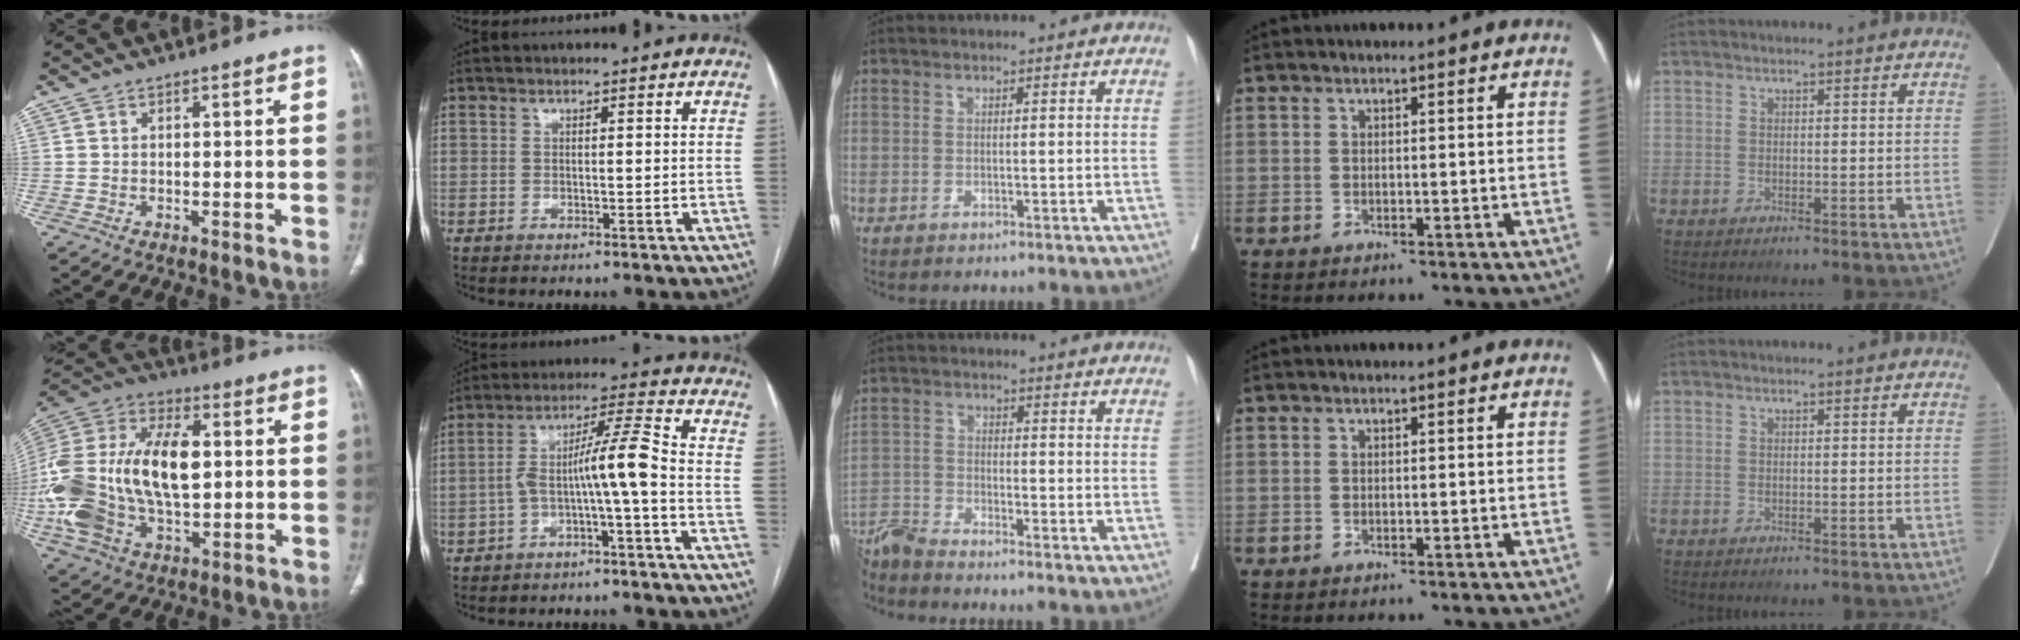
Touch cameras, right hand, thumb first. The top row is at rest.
{"thumb": {"total": 28.2, "force": [0.3, 16.2, 23.0], "torque": [-0.505, 0.015, 0.012]}, "index": {"total": 8.0, "force": [-2.4, -0.4, 7.7], "torque": [-0.132, 0.032, -0.040]}, "middle": {"total": 6.2, "force": [-5.9, -1.3, 1.2], "torque": [-0.019, -0.011, -0.115]}}